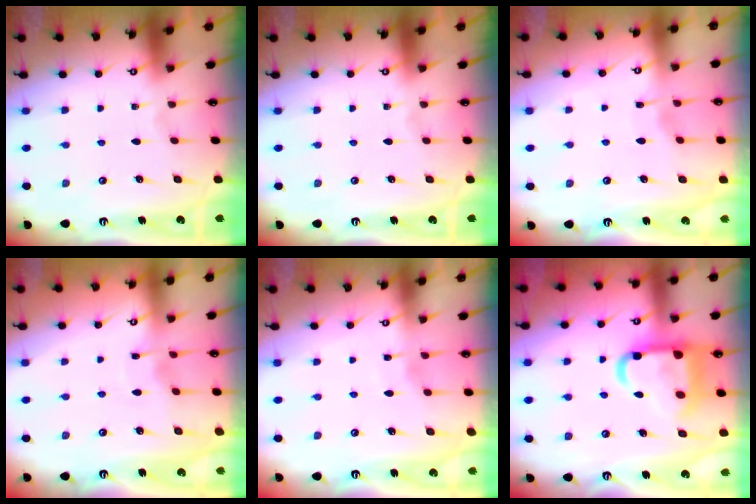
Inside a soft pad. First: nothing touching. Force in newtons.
{"total": 0.0}
{"total": 2.8, "press": 2.8, "slide": 0.4}
{"total": 2.9, "press": 2.8, "slide": 0.4}
{"total": 2.6, "press": 2.5, "slide": 0.2}
{"total": 16.2, "press": 16.1, "slide": 1.8}